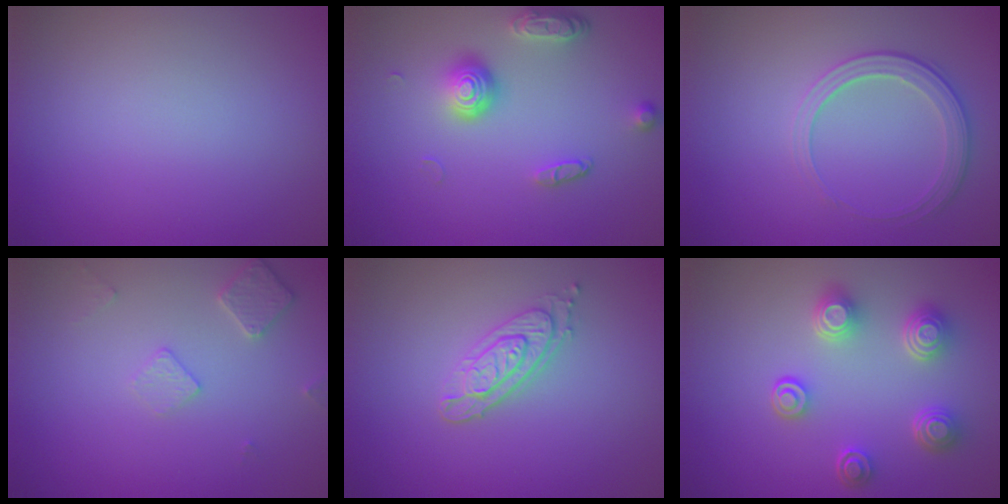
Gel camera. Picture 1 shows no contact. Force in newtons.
{"total": 3.8, "press": 2.9, "slide": 2.5}
{"total": 2.7, "press": 2.5, "slide": 1.2}
{"total": 2.1, "press": 2.1, "slide": 0.3}
{"total": 2.9, "press": 2.6, "slide": 1.4}
{"total": 4.4, "press": 3.6, "slide": 2.4}